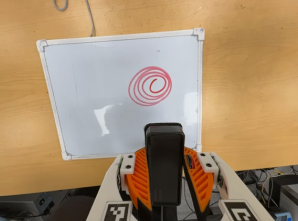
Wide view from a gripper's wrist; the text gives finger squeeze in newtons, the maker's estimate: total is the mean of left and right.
{"total": 8.0, "left": 6.4, "right": 9.6}